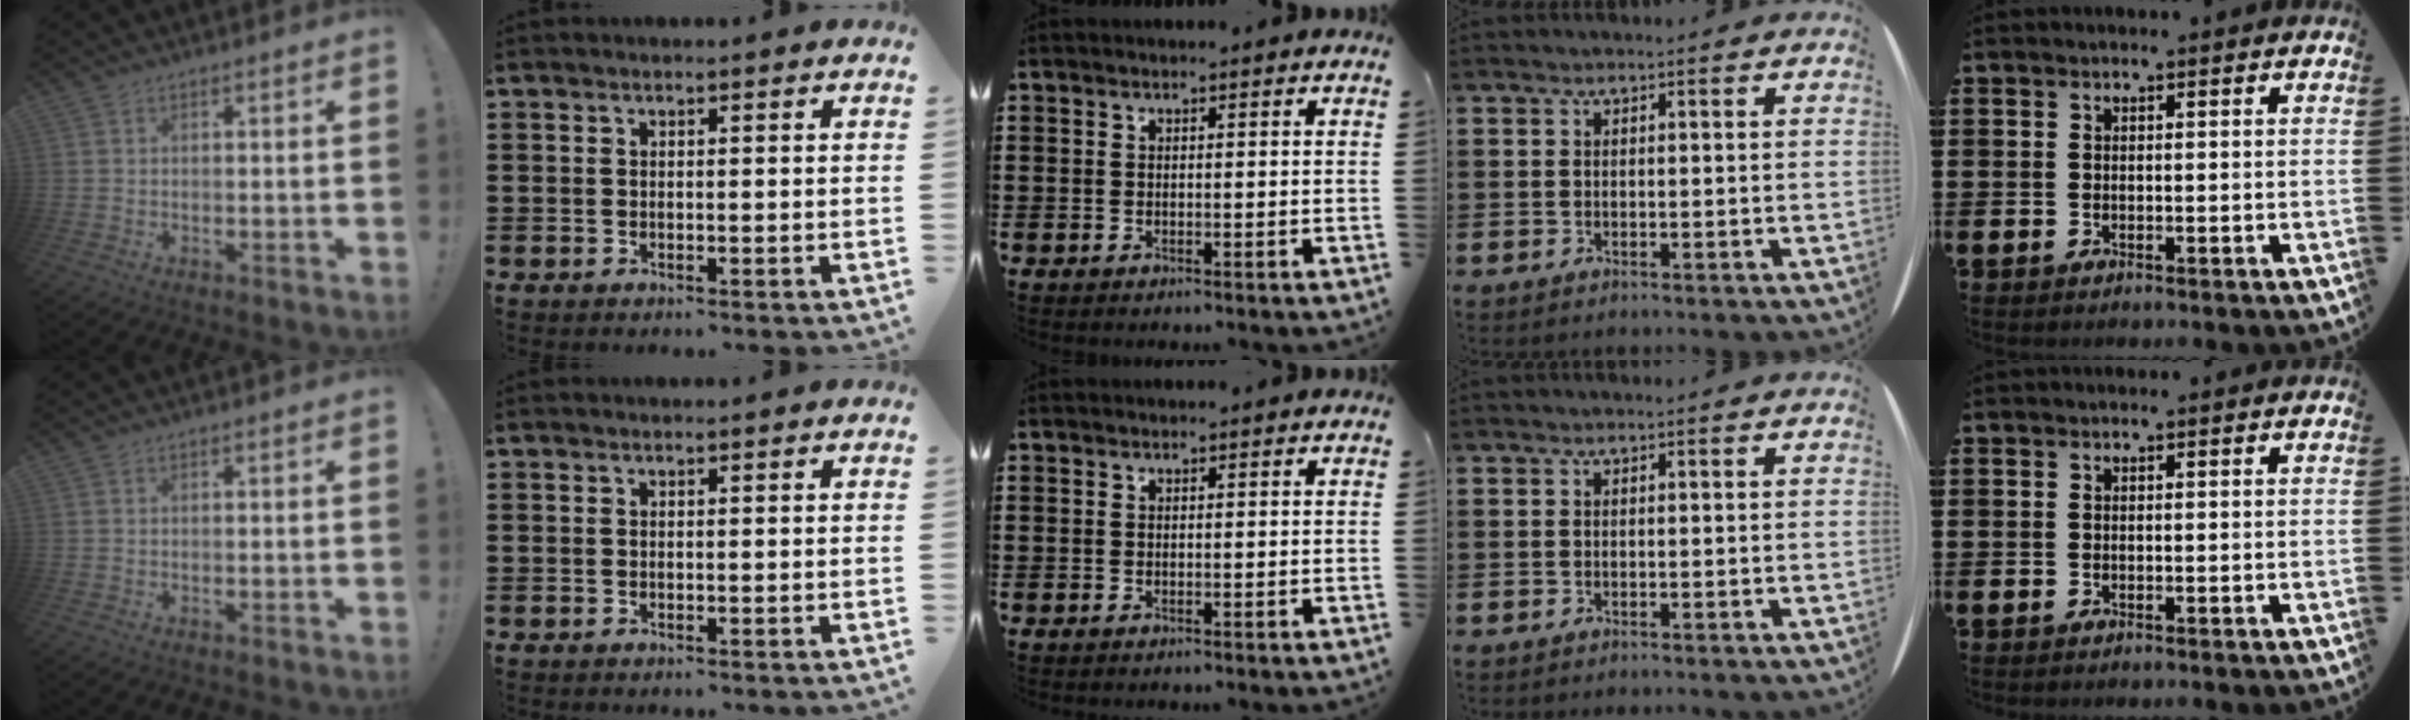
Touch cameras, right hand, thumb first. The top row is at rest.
{}